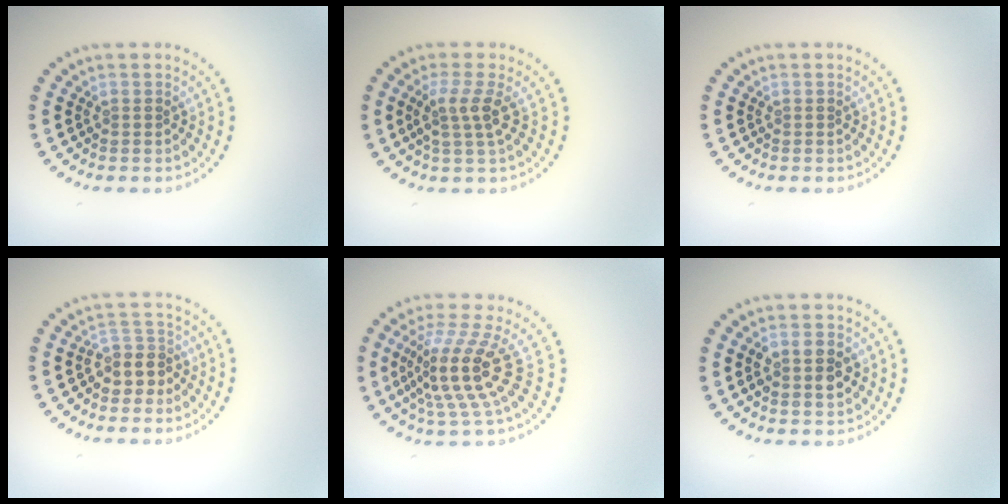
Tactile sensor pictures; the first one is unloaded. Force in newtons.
{"total": 2.7, "press": 2.1, "slide": 1.7}
{"total": 0.0}
{"total": 2.7, "press": 2.3, "slide": 1.4}
{"total": 5.3, "press": 3.9, "slide": 3.6}
{"total": 2.8, "press": 2.8, "slide": 0.3}